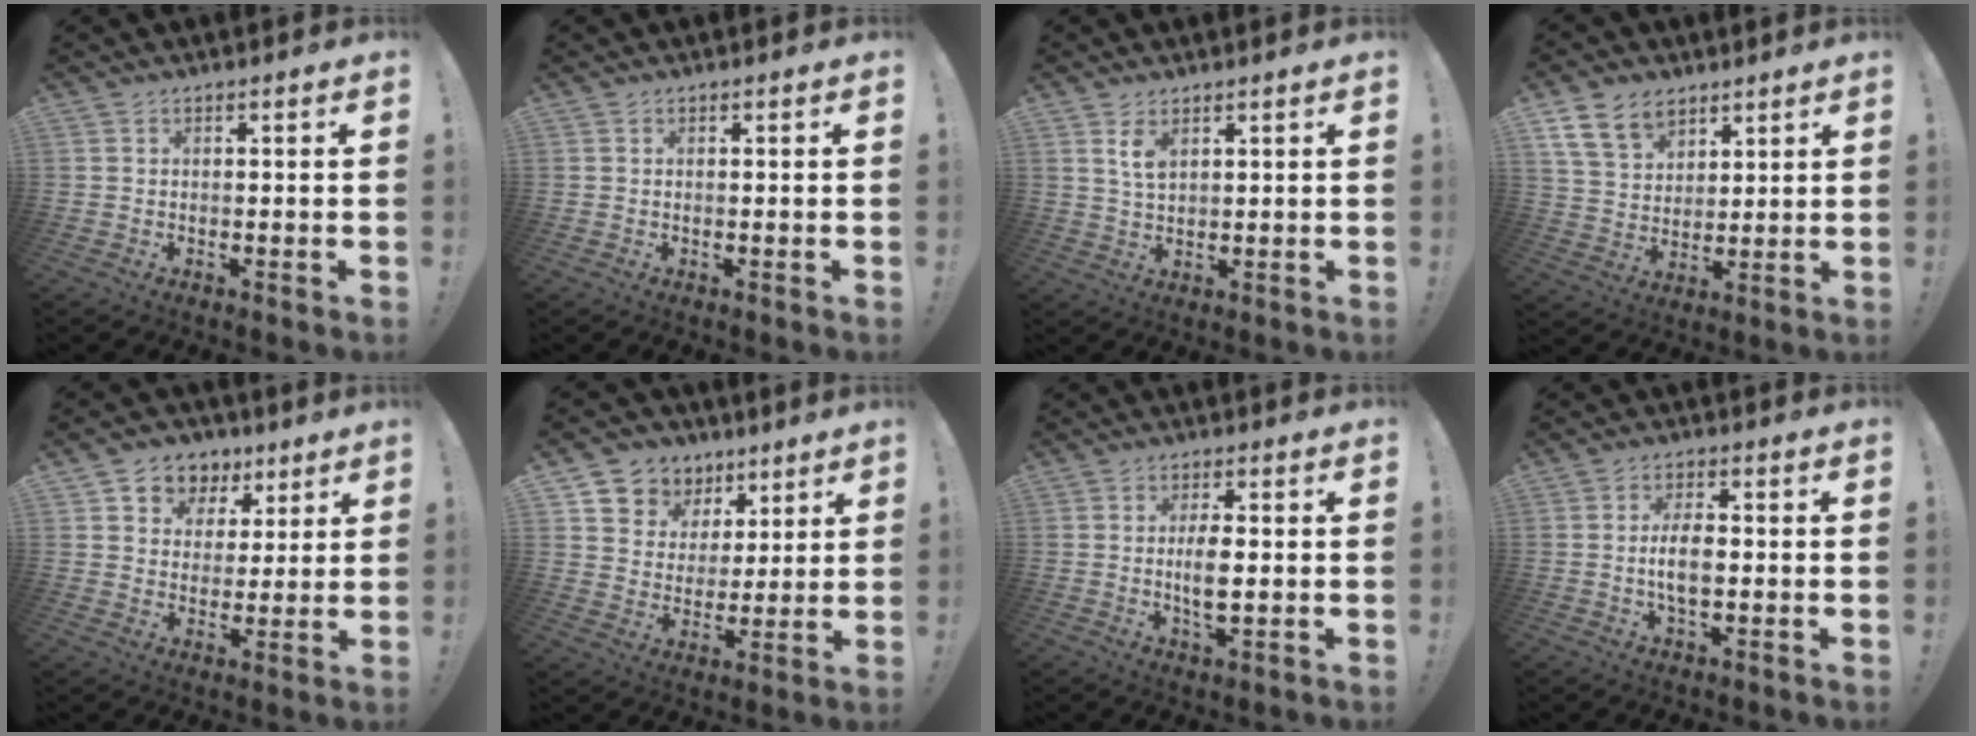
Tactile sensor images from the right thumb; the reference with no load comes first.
{"total": 0.0}
{"total": 4.4, "force": [2.5, 1.9, 3.1], "torque": [-0.047, -0.015, 0.041]}
{"total": 12.3, "force": [7.3, 8.3, 5.4], "torque": [-0.096, -0.031, 0.145]}
{"total": 7.7, "force": [3.6, 6.6, 1.5], "torque": [-0.021, -0.025, 0.072]}
{"total": 9.1, "force": [4.7, 7.7, 1.5], "torque": [-0.027, -0.034, 0.098]}
{"total": 6.3, "force": [-0.3, 2.3, 5.9], "torque": [-0.114, -0.007, -0.012]}
{"total": 6.6, "force": [-1.0, 2.9, 5.9], "torque": [-0.111, -0.002, -0.025]}